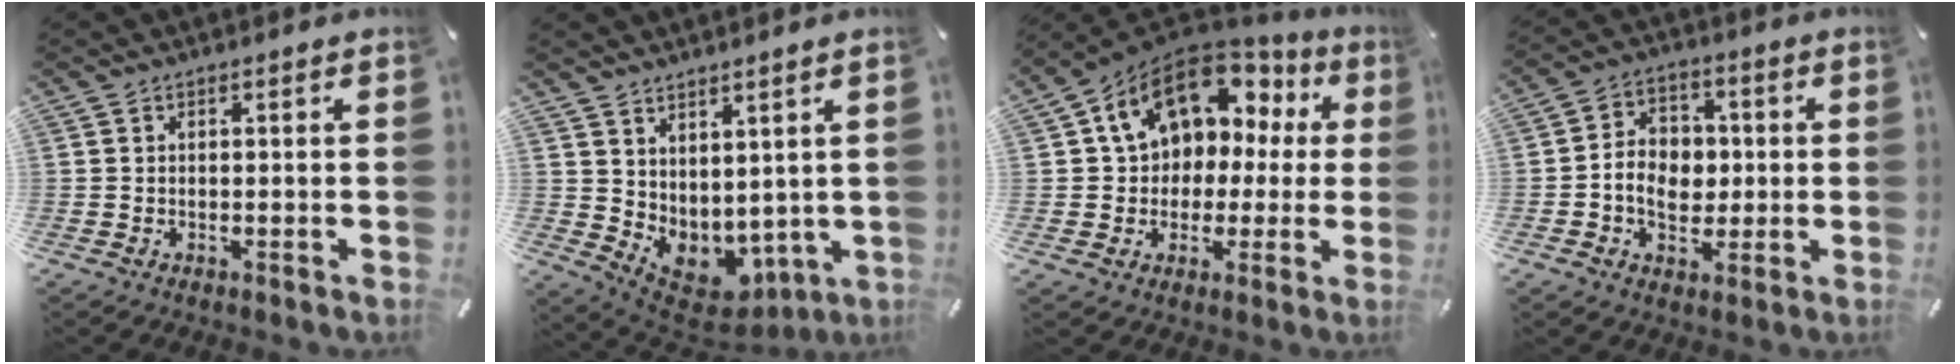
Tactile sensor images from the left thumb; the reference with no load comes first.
{"total": 4.6, "force": [1.6, 4.3, 0.5], "torque": [-0.016, -0.044, 0.039]}
{"total": 14.7, "force": [7.1, 10.6, 7.3], "torque": [-0.126, -0.034, 0.131]}
{"total": 8.7, "force": [-1.0, 7.2, 4.7], "torque": [-0.082, 0.015, -0.018]}